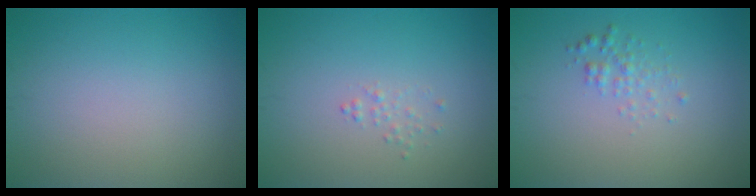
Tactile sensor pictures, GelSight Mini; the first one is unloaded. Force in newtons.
{"total": 0.7, "press": 0.7, "slide": 0.1}
{"total": 1.3, "press": 1.3, "slide": 0.0}